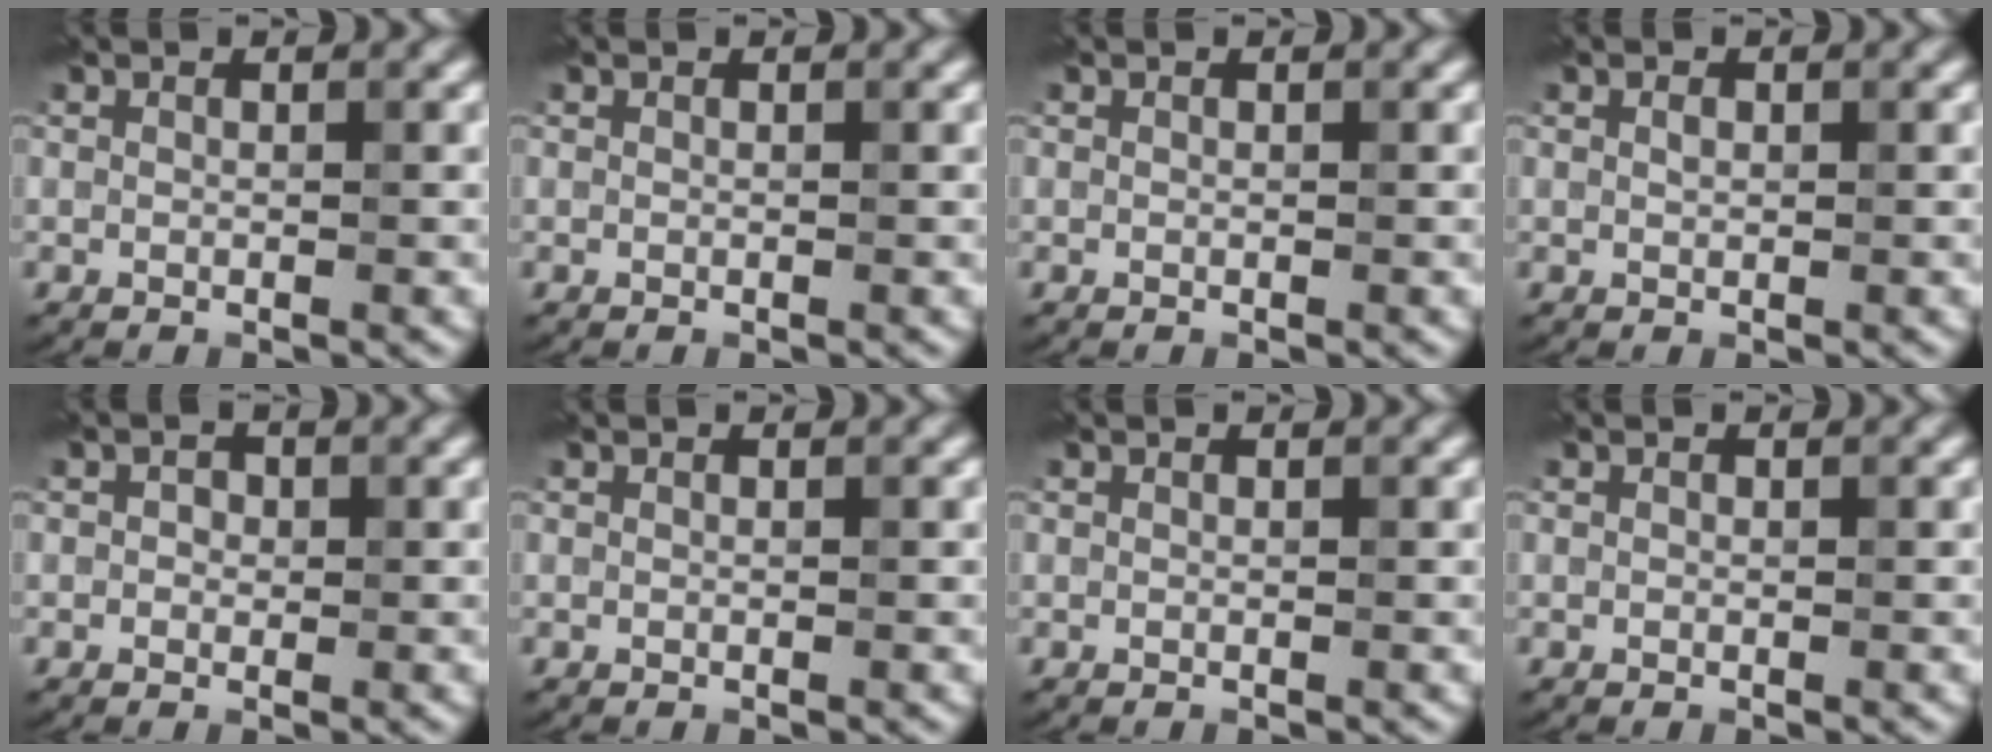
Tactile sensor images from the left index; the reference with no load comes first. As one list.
[{"total": 0.0}, {"total": 0.0}, {"total": 0.6, "force": [0.2, 0.3, 0.4], "torque": [-0.009, 0.003, 0.002]}, {"total": 1.0, "force": [0.2, 0.9, 0.5], "torque": [-0.004, -0.001, -0.002]}, {"total": 0.0}, {"total": 0.0}, {"total": 0.0}]